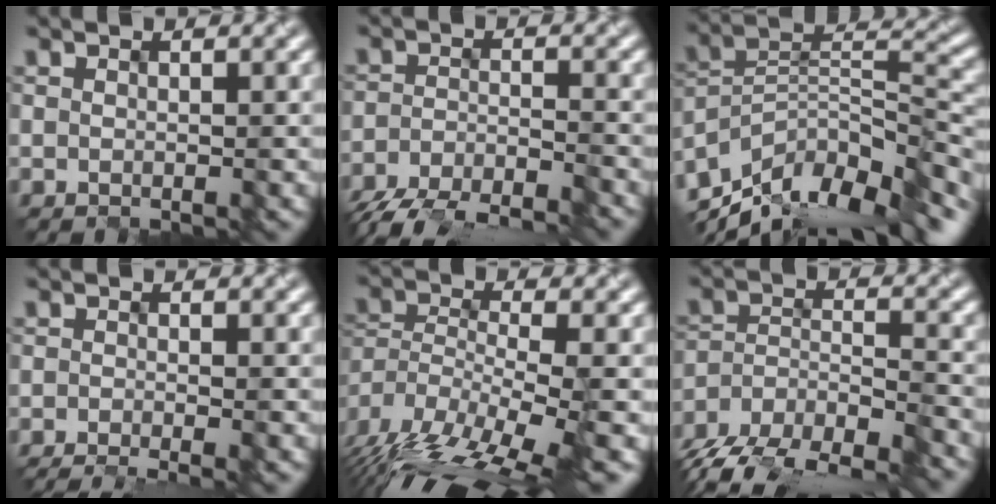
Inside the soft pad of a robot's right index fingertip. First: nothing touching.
{"total": 7.2, "force": [-6.1, 1.8, 3.2], "torque": [-0.059, -0.023, -0.101]}
{"total": 13.1, "force": [-10.1, 5.4, 6.3], "torque": [-0.133, 0.015, -0.165]}
{"total": 4.6, "force": [-2.8, 1.5, 3.4], "torque": [-0.029, -0.005, -0.039]}
{"total": 15.5, "force": [-10.3, 5.6, 10.1], "torque": [-0.180, -0.003, -0.138]}
{"total": 11.2, "force": [-9.6, 4.4, 3.7], "torque": [-0.058, -0.007, -0.140]}